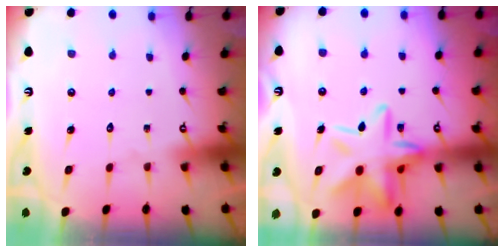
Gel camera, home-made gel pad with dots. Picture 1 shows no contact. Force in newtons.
{"total": 16.8, "press": 16.7, "slide": 1.6}